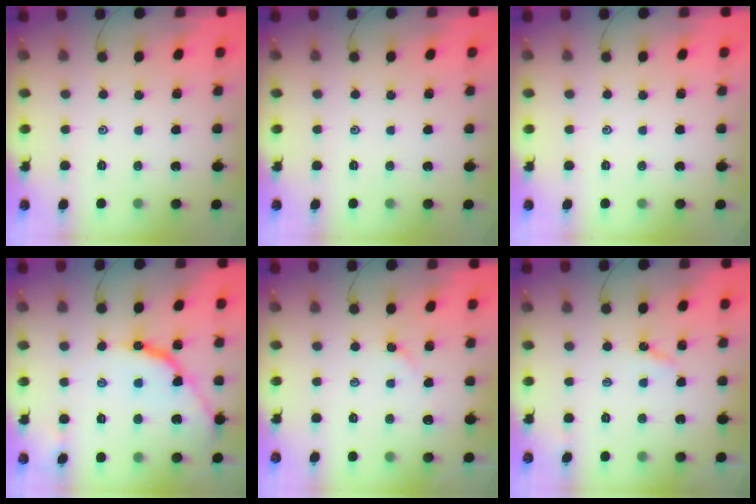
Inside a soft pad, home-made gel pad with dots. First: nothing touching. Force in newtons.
{"total": 0.0}
{"total": 0.0}
{"total": 11.2, "press": 11.2, "slide": 0.6}
{"total": 3.1, "press": 3.1, "slide": 0.5}
{"total": 2.9, "press": 2.8, "slide": 0.4}